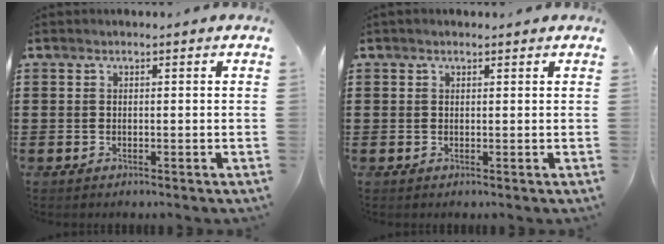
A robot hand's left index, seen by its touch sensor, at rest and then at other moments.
{"total": 0.6, "force": [0.4, 0.3, 0.3], "torque": [-0.006, 0.003, 0.008]}